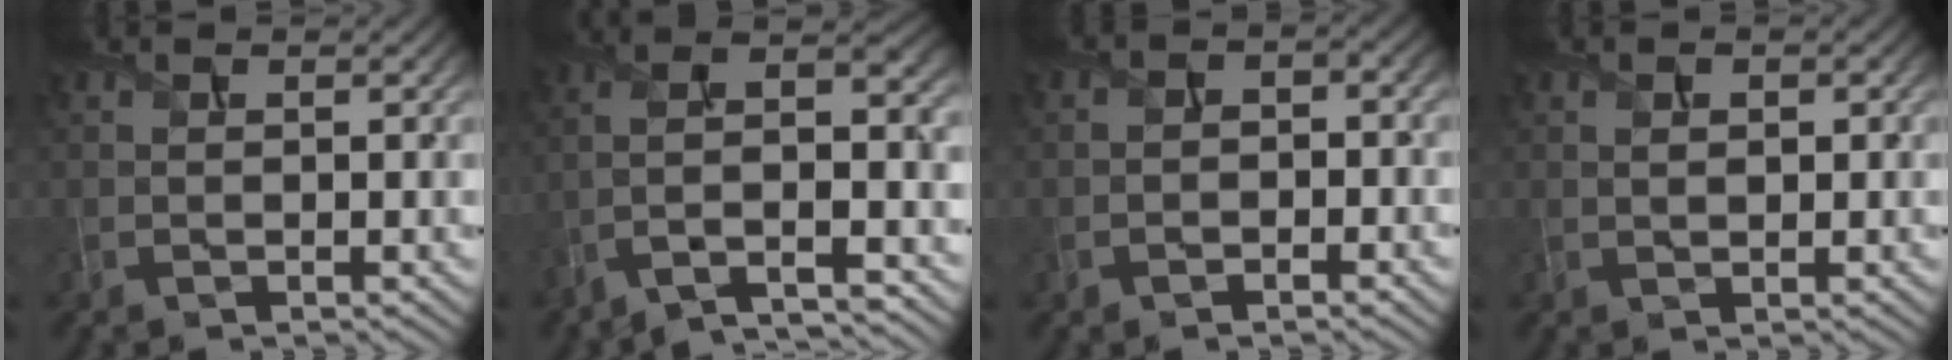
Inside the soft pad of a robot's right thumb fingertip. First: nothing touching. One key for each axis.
{"total": 13.7, "fx": -7.2, "fy": 4.7, "fz": 10.6, "tx": -0.212, "ty": 0.004, "tz": -0.122}
{"total": 2.6, "fx": -1.4, "fy": 1.5, "fz": 1.6, "tx": -0.016, "ty": 0.004, "tz": -0.027}
{"total": 1.3, "fx": 0.3, "fy": 0.8, "fz": 1.0, "tx": -0.013, "ty": -0.005, "tz": 0.007}